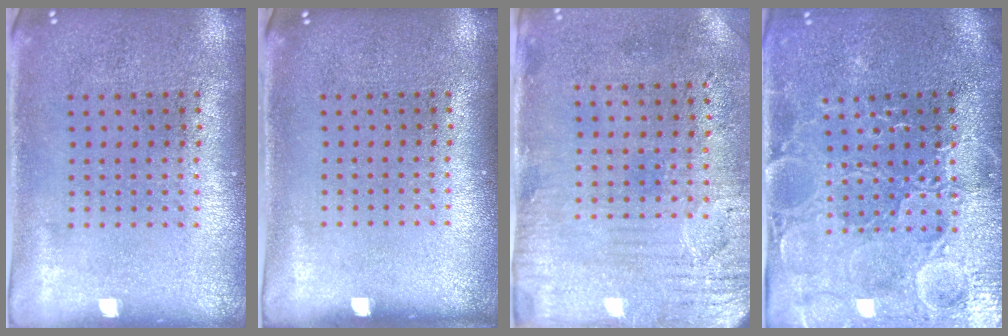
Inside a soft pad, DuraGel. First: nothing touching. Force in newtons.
{"total": 0.0}
{"total": 3.2, "press": 2.6, "slide": 1.9}
{"total": 3.6, "press": 3.5, "slide": 1.0}